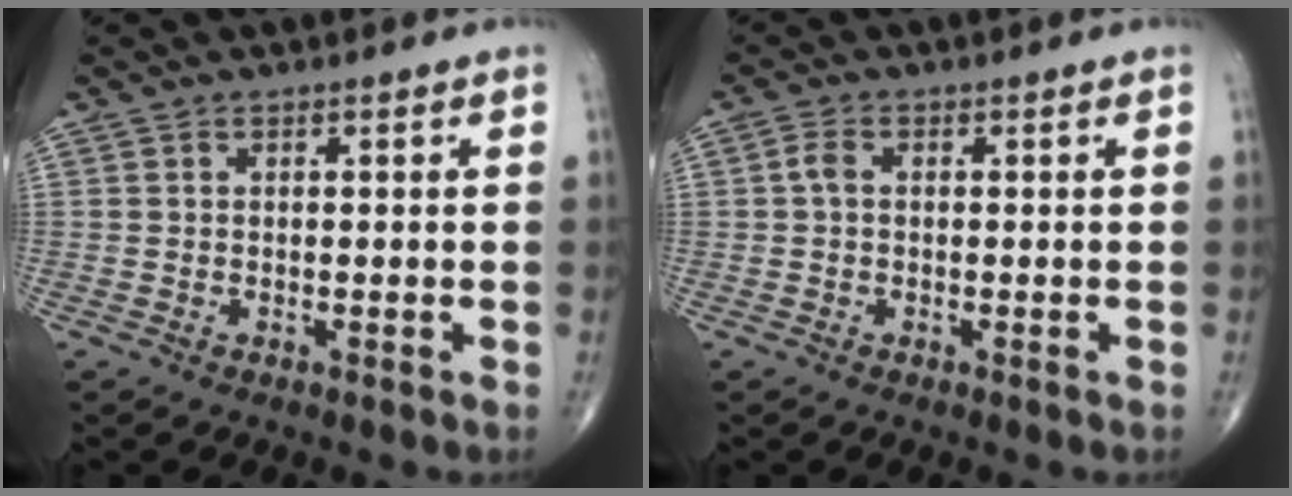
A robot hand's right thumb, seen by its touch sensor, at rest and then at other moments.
{"total": 1.4, "force": [0.1, 1.0, 1.0], "torque": [-0.017, 0.003, 0.001]}